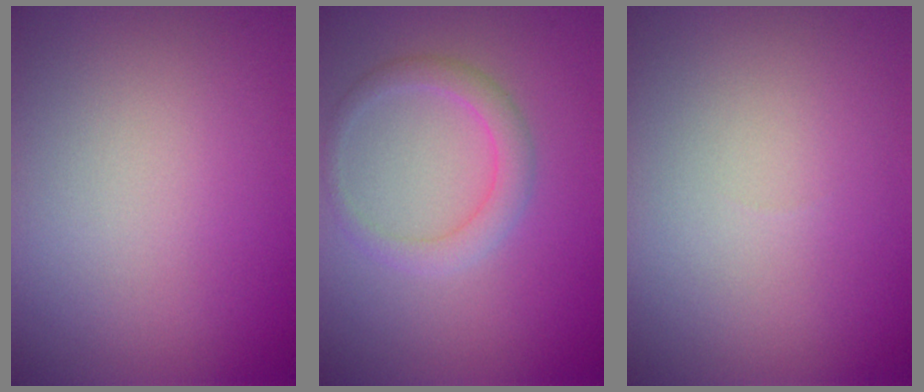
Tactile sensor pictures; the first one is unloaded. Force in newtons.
{"total": 2.4, "press": 2.4, "slide": 0.1}
{"total": 0.0}